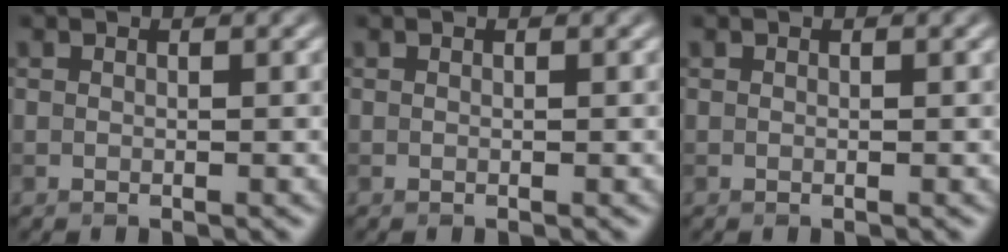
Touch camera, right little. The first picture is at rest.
{"total": 0.0}
{"total": 0.0}